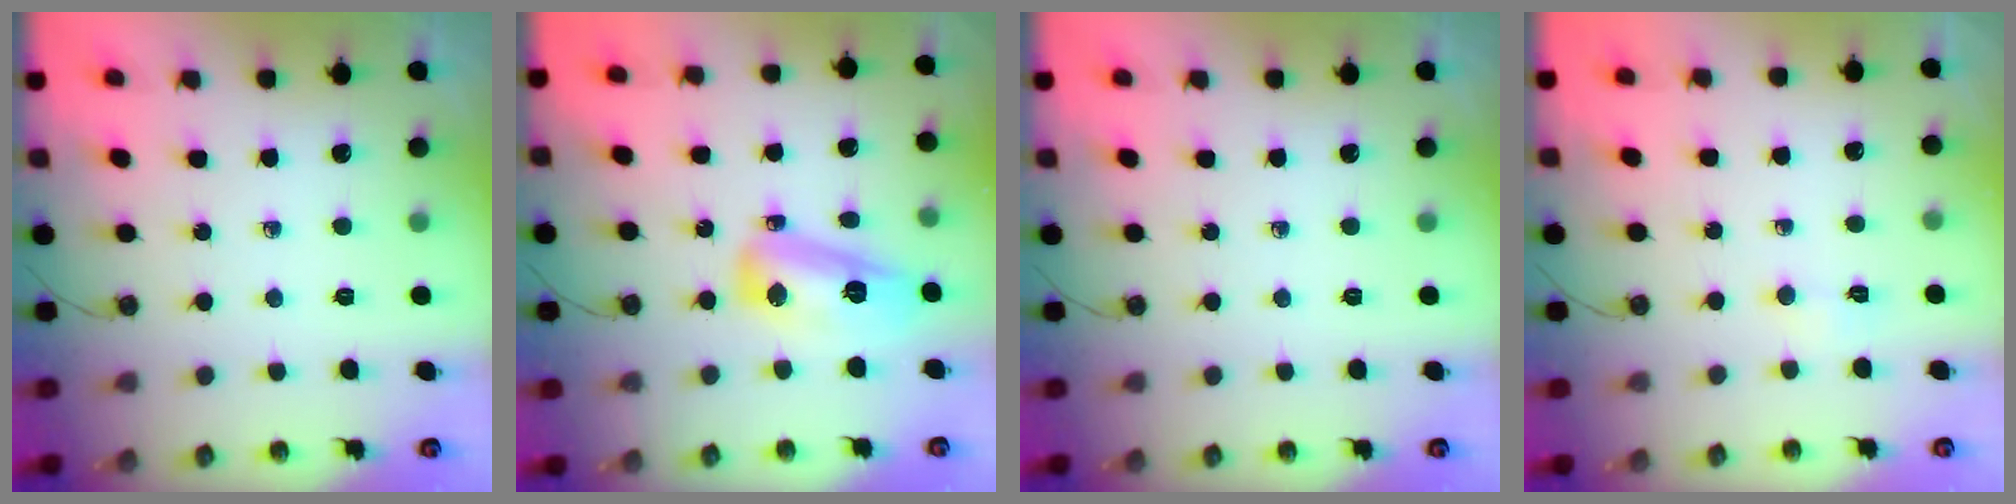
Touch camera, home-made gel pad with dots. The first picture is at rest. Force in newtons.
{"total": 13.8, "press": 13.4, "slide": 3.2}
{"total": 0.0}
{"total": 3.2, "press": 3.2, "slide": 0.5}